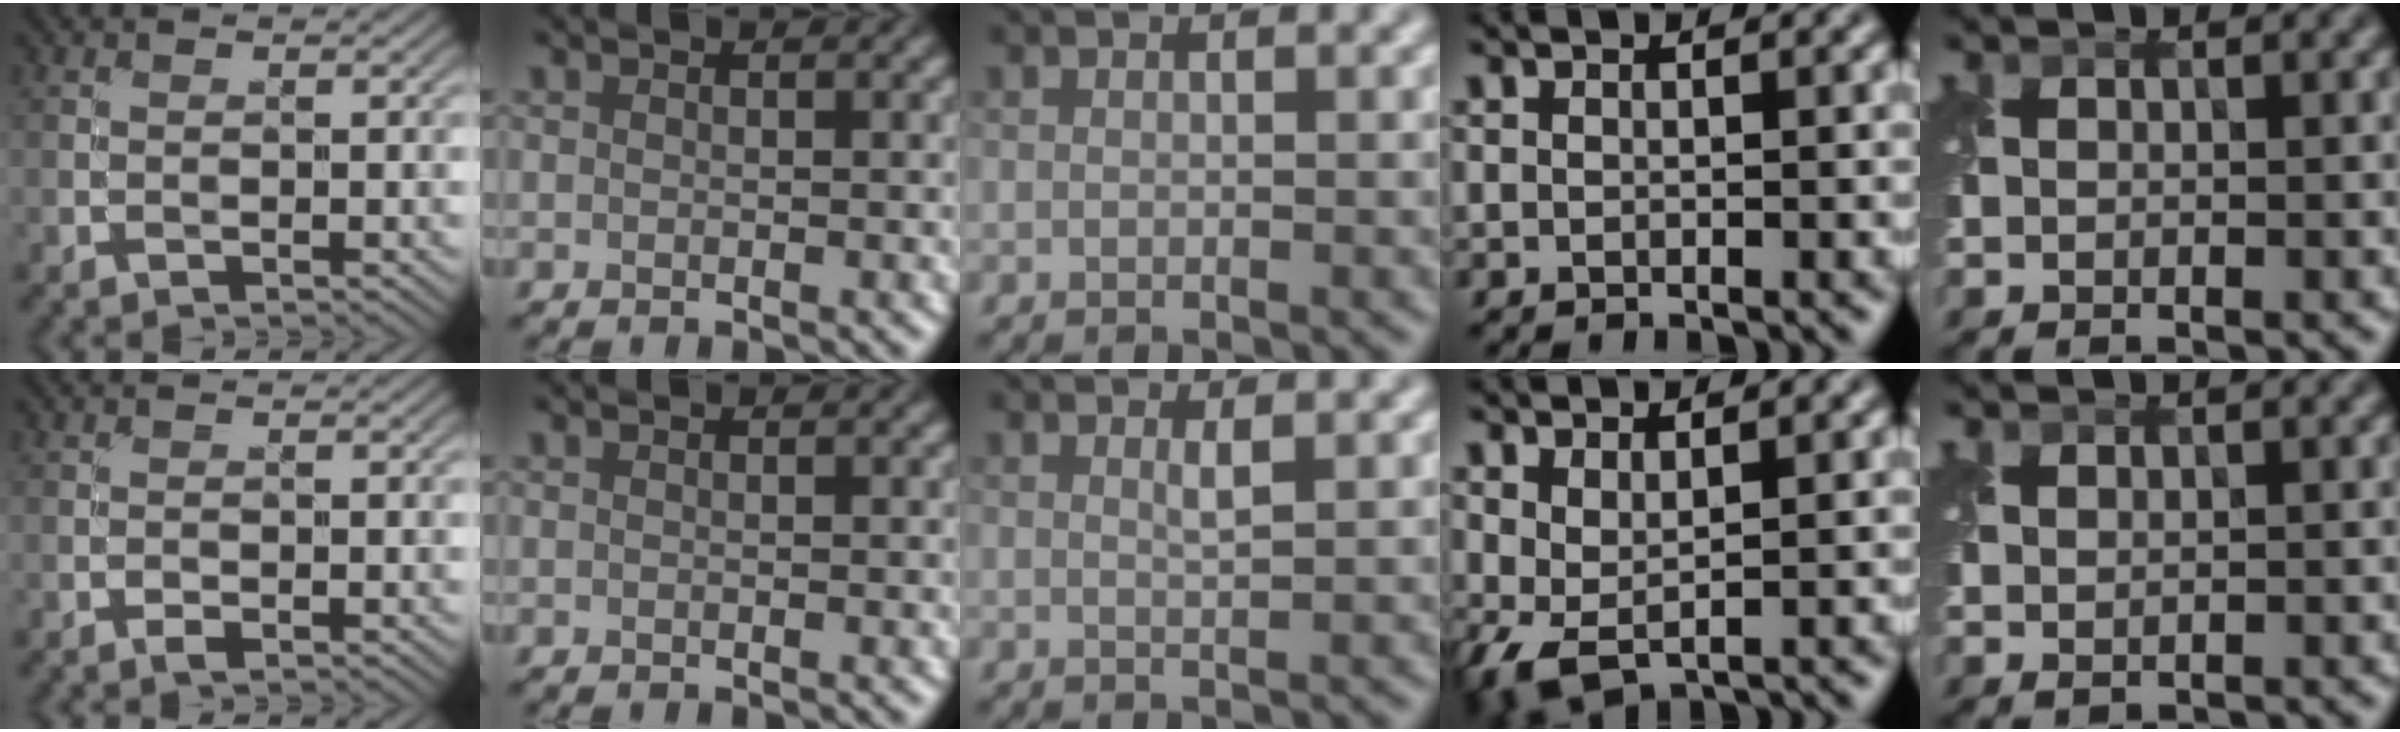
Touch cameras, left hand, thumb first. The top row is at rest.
{"thumb": {"total": 0.8, "force": [-0.4, 0.3, 0.6], "torque": [-0.008, 0.001, -0.009]}, "middle": {"total": 0.9, "force": [0.5, 0.1, 0.7], "torque": [-0.012, -0.001, 0.007]}, "ring": {"total": 2.6, "force": [0.5, 1.3, 2.2], "torque": [-0.056, -0.006, 0.012]}, "little": {"total": 0.7, "force": [0.6, 0.2, 0.4], "torque": [-0.012, -0.002, 0.015]}}